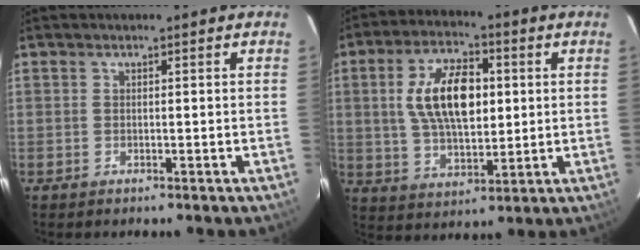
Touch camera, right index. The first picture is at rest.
{"total": 13.2, "force": [2.3, 6.6, 11.2], "torque": [-0.206, 0.013, 0.046]}